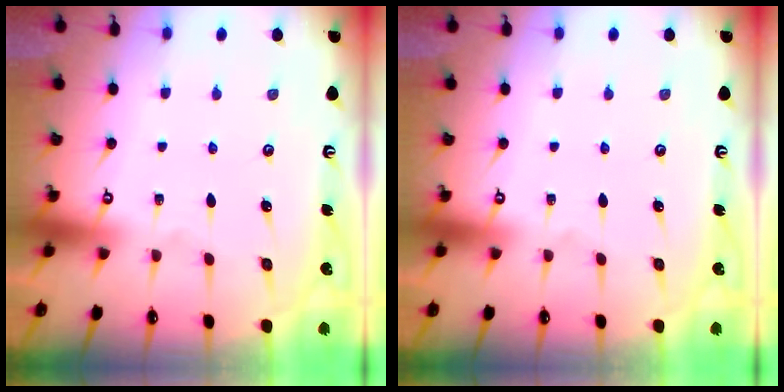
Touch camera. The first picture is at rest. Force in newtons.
{"total": 0.0}